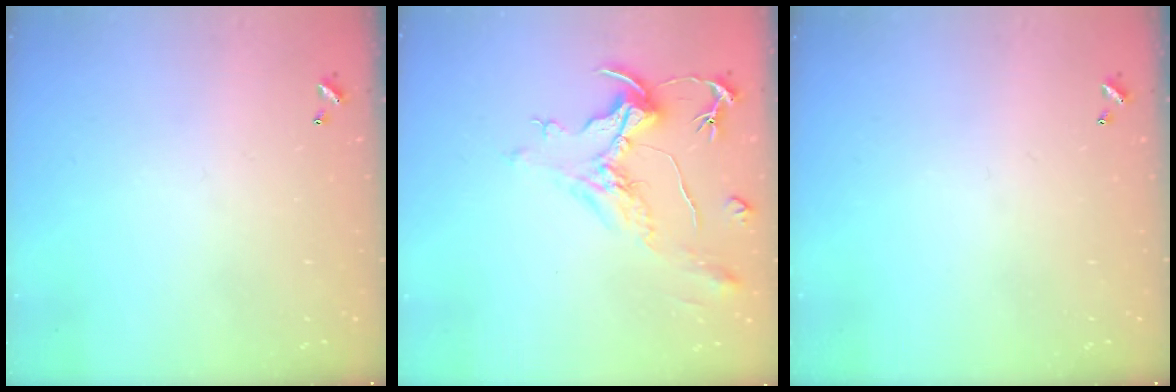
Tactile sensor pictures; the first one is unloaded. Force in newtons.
{"total": 2.0, "press": 1.5, "slide": 1.3}
{"total": 0.0}